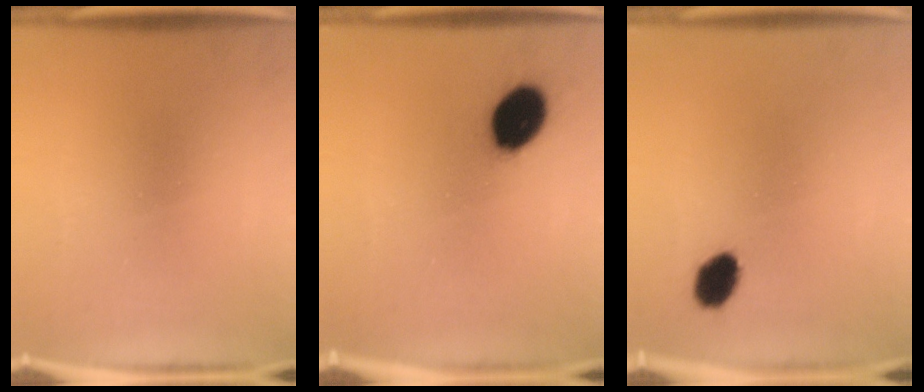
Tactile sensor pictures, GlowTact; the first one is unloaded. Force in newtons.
{"total": 11.4}
{"total": 5.5}